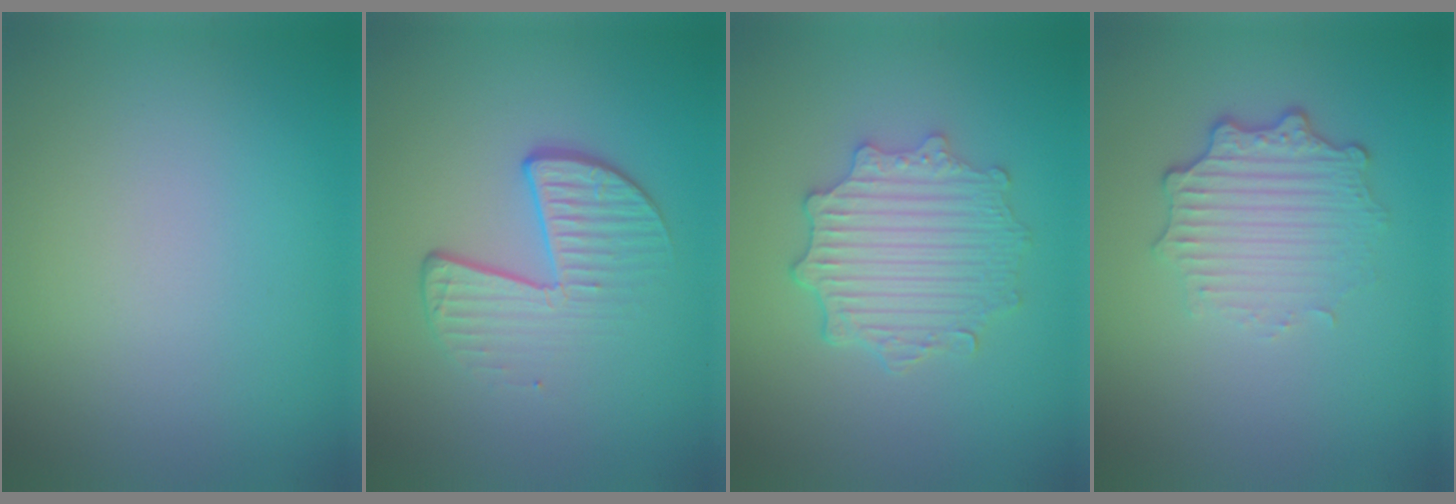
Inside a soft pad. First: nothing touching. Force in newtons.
{"total": 4.1, "press": 2.7, "slide": 3.1}
{"total": 4.6, "press": 3.8, "slide": 2.7}
{"total": 3.3, "press": 2.7, "slide": 1.9}